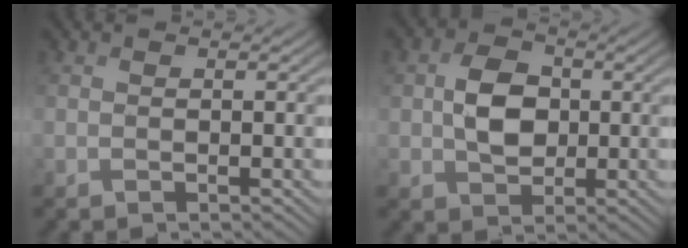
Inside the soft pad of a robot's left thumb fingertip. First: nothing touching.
{"total": 5.4, "force": [0.2, 4.1, 3.5], "torque": [-0.070, -0.001, 0.000]}